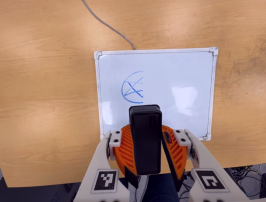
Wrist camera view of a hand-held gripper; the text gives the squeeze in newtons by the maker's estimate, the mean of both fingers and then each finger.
{"total": 7.4, "left": 8.1, "right": 6.7}